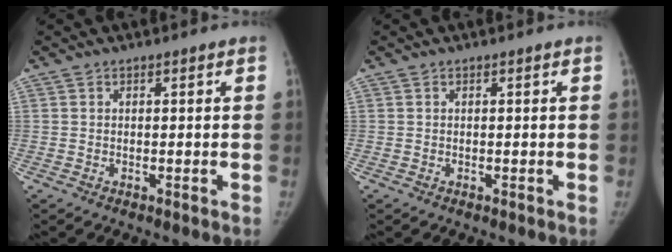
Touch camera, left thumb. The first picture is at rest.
{"total": 0.0}